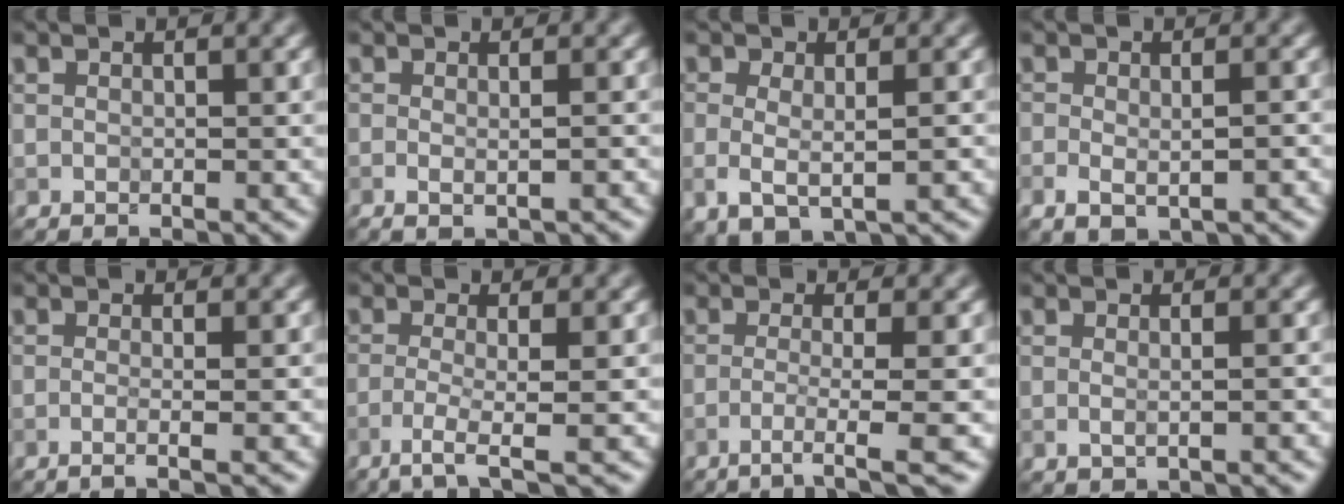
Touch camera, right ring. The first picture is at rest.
{"total": 1.5, "force": [-0.2, 0.6, 1.4], "torque": [-0.020, -0.003, -0.001]}
{"total": 3.4, "force": [-0.2, 2.0, 2.7], "torque": [-0.055, -0.011, -0.002]}
{"total": 2.9, "force": [-0.9, 1.6, 2.3], "torque": [-0.036, -0.004, -0.009]}
{"total": 2.8, "force": [-0.1, 1.4, 2.5], "torque": [-0.007, 0.000, -0.030]}
{"total": 3.4, "force": [-1.5, 0.6, 3.0], "torque": [-0.055, -0.003, -0.046]}
{"total": 3.6, "force": [-1.5, 0.5, 3.3], "torque": [-0.049, 0.002, -0.040]}
{"total": 1.9, "force": [0.3, 0.8, 1.7], "torque": [-0.017, -0.007, -0.006]}